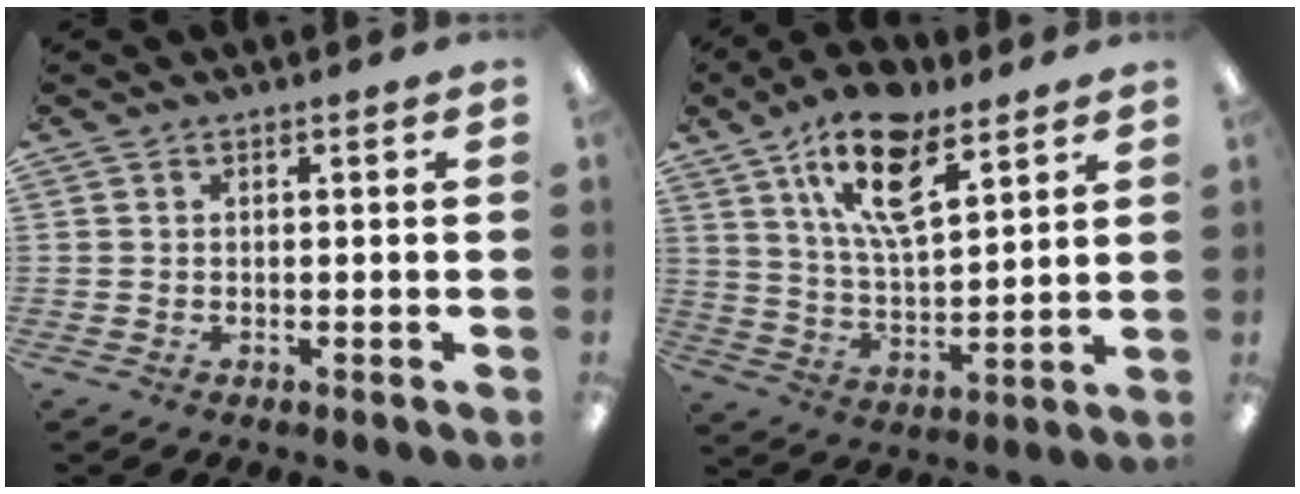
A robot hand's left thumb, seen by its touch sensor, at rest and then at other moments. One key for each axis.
{"total": 16.7, "fx": 10.3, "fy": 6.8, "fz": 11.2, "tx": -0.195, "ty": -0.034, "tz": 0.176}